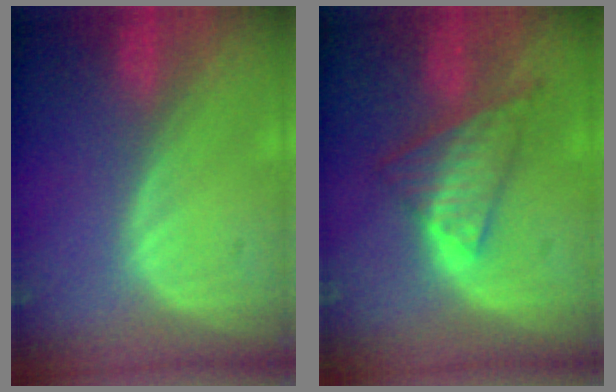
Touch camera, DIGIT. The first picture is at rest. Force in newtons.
{"total": 7.2, "press": 6.7, "slide": 2.7}